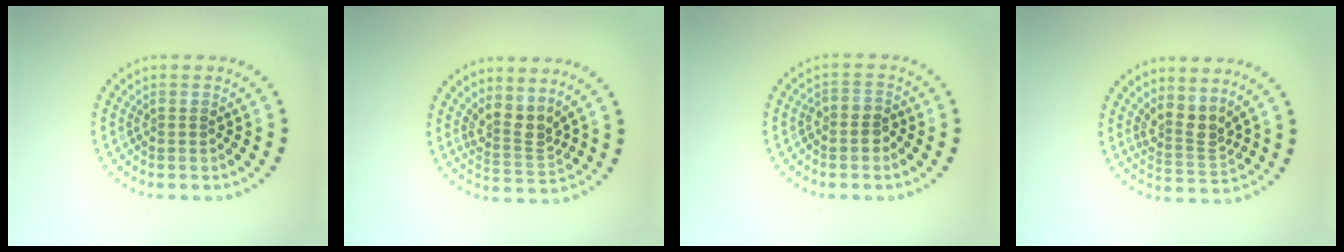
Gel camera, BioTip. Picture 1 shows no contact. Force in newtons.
{"total": 2.8, "press": 2.1, "slide": 1.9}
{"total": 1.9, "press": 1.7, "slide": 0.8}
{"total": 2.8, "press": 2.1, "slide": 1.9}